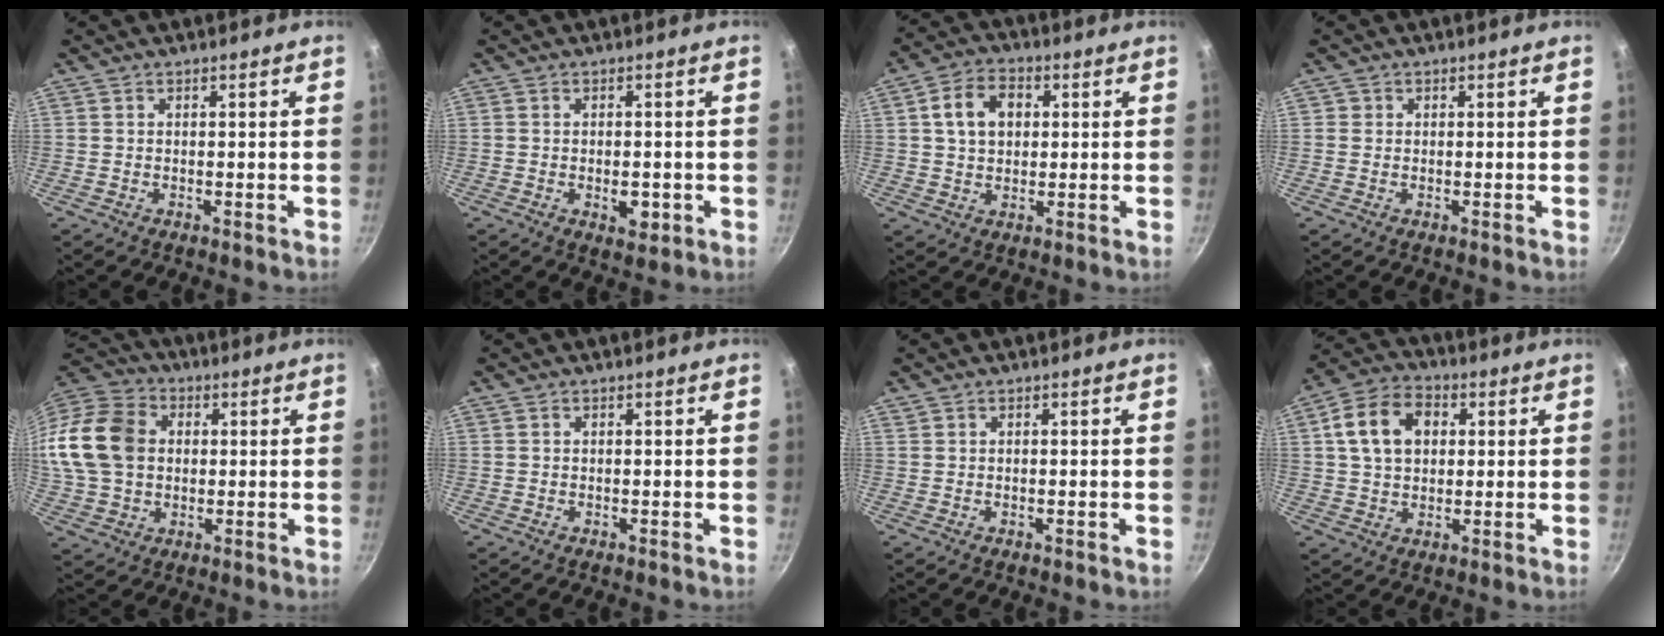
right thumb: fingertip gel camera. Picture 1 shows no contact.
{"total": 4.0, "force": [-1.1, 2.2, 3.2], "torque": [-0.039, 0.001, -0.013]}
{"total": 8.4, "force": [1.8, 6.2, 5.4], "torque": [-0.073, 0.010, 0.024]}
{"total": 0.7, "force": [0.1, 0.7, 0.1], "torque": [0.003, 0.001, -0.002]}
{"total": 19.1, "force": [1.9, 14.9, 11.7], "torque": [-0.231, 0.027, 0.026]}
{"total": 0.0}
{"total": 0.0}
{"total": 11.6, "force": [2.8, 8.4, 7.5], "torque": [-0.116, 0.013, 0.036]}